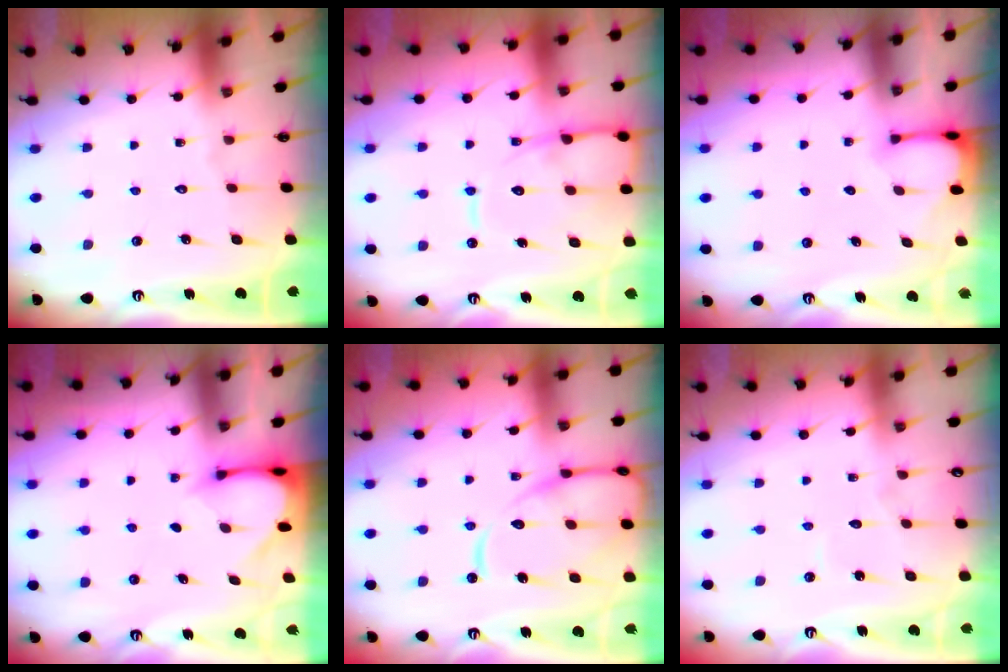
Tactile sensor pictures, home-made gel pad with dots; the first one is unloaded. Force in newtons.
{"total": 11.9, "press": 11.8, "slide": 1.3}
{"total": 2.6, "press": 2.6, "slide": 0.3}
{"total": 3.2, "press": 3.2, "slide": 0.3}
{"total": 12.3, "press": 12.3, "slide": 1.2}
{"total": 2.5, "press": 2.5, "slide": 0.1}